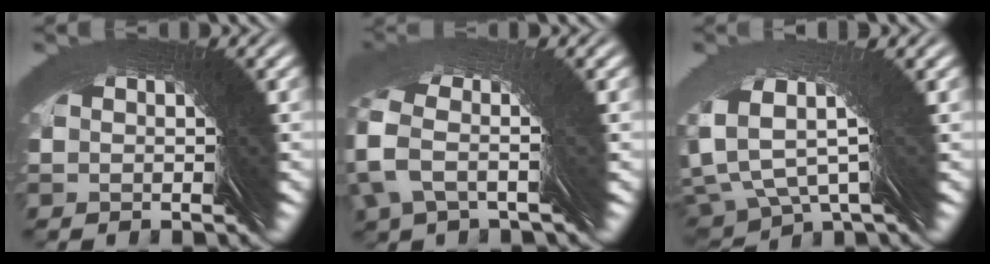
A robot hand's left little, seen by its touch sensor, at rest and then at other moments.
{"total": 4.2, "force": [3.7, -1.8, -0.1], "torque": [-0.002, 0.062, 0.041]}
{"total": 1.9, "force": [1.8, -0.4, 0.5], "torque": [-0.029, 0.024, 0.021]}